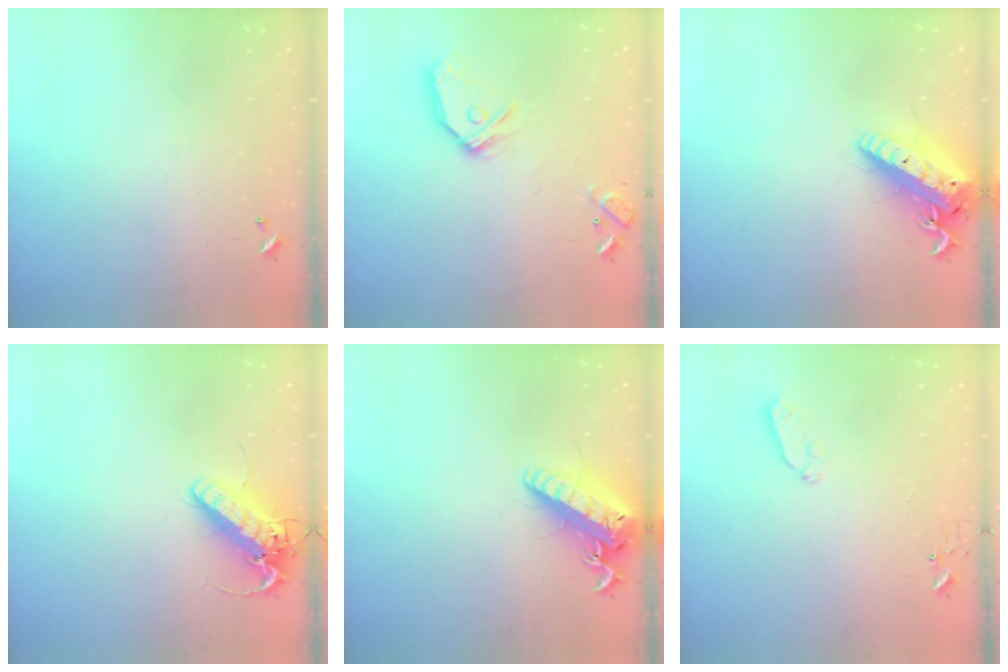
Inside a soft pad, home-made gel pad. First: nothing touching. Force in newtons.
{"total": 15.0, "press": 14.9, "slide": 2.2}
{"total": 16.9, "press": 16.6, "slide": 3.2}
{"total": 14.8, "press": 14.5, "slide": 2.9}
{"total": 20.4, "press": 19.9, "slide": 4.5}
{"total": 3.9, "press": 3.8, "slide": 0.6}